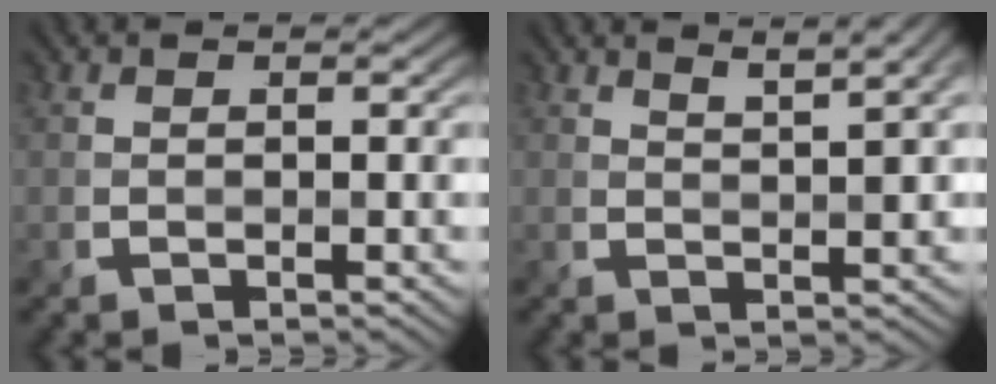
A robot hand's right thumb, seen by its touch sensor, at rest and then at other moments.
{"total": 4.2, "force": [2.8, 0.7, 3.0], "torque": [-0.052, 0.008, 0.047]}